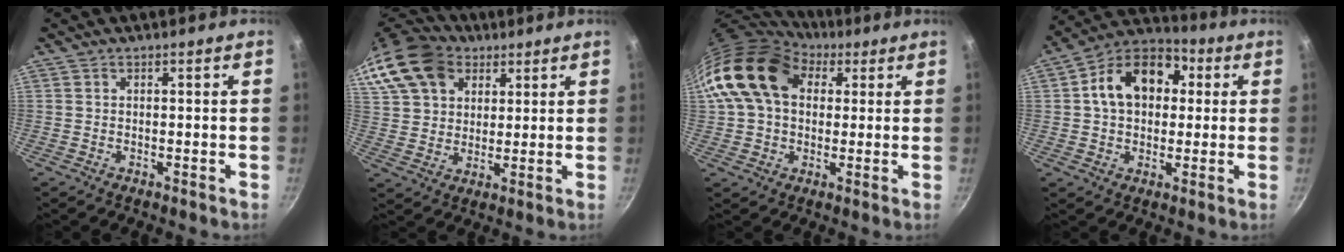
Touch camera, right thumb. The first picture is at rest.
{"total": 19.1, "force": [9.2, 13.8, 9.4], "torque": [-0.195, 0.018, 0.168]}
{"total": 17.3, "force": [5.2, 12.5, 10.9], "torque": [-0.181, 0.018, 0.078]}
{"total": 15.0, "force": [2.7, 11.0, 9.8], "torque": [-0.127, 0.028, 0.023]}